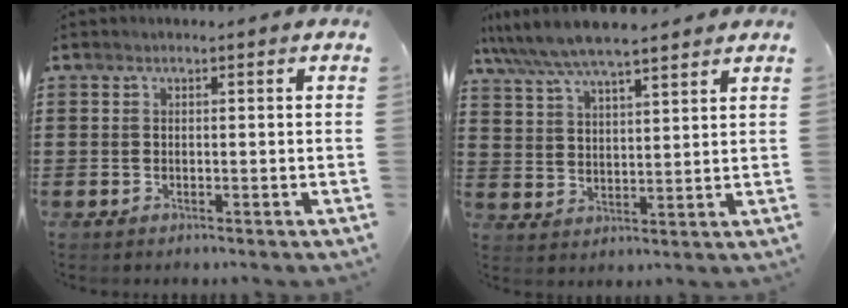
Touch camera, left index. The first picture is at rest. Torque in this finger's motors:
{"motor_torque": [1.04, -1.10, 0.95, 0.21]}